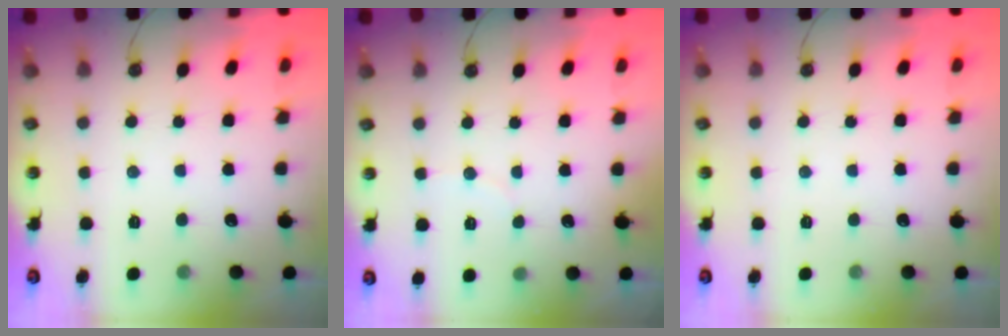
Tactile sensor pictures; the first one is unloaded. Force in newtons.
{"total": 2.4, "press": 2.3, "slide": 0.7}
{"total": 0.0}